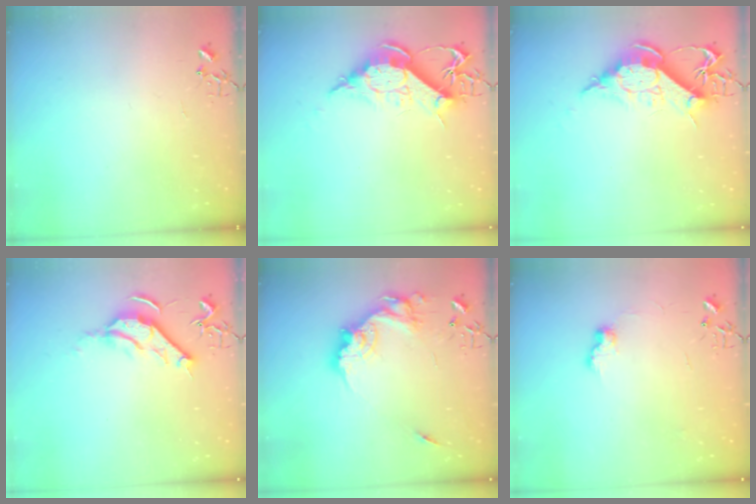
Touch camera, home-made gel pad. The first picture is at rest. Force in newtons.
{"total": 12.6, "press": 12.6, "slide": 1.2}
{"total": 12.6, "press": 12.6, "slide": 1.2}
{"total": 10.3, "press": 10.2, "slide": 1.3}
{"total": 17.5, "press": 17.4, "slide": 1.9}
{"total": 7.6, "press": 7.5, "slide": 0.4}